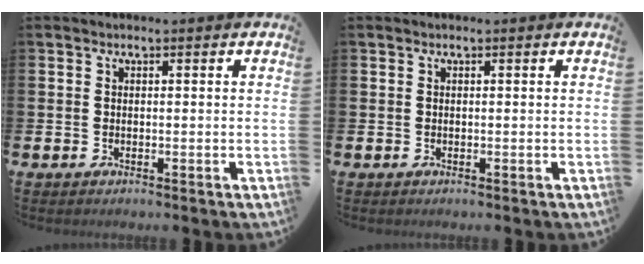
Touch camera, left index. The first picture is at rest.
{"total": 0.0}